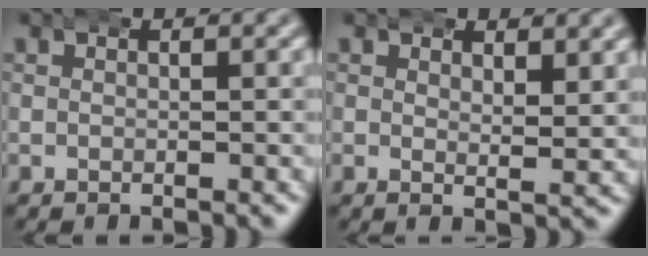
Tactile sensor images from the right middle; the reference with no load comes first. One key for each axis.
{"total": 2.3, "fx": 2.2, "fy": -0.1, "fz": 0.8, "tx": -0.006, "ty": -0.003, "tz": 0.031}